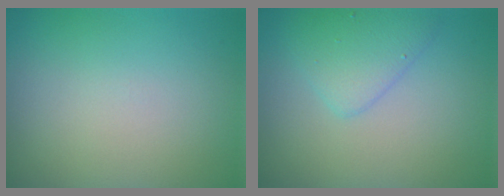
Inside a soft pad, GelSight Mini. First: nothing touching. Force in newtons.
{"total": 2.9, "press": 2.9, "slide": 0.1}